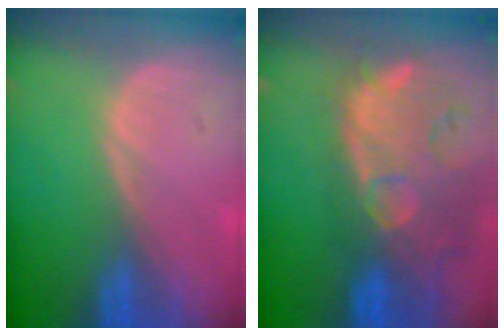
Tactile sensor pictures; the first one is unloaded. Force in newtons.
{"total": 14.4, "press": 11.8, "slide": 8.3}